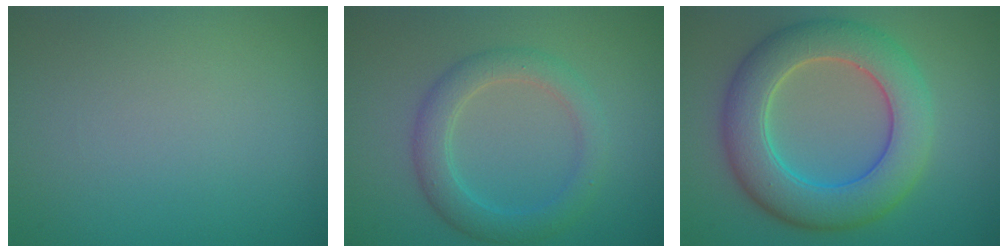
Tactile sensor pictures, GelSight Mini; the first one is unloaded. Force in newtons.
{"total": 3.5, "press": 3.5, "slide": 0.1}
{"total": 8.0, "press": 8.0, "slide": 0.5}